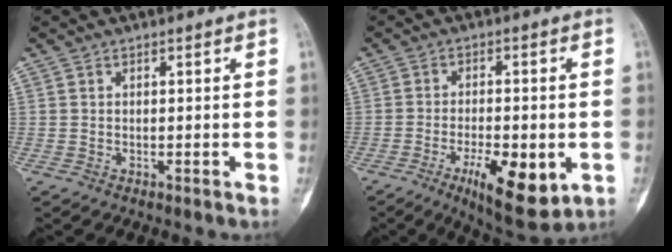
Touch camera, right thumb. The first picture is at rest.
{"total": 12.6, "force": [-4.4, 4.7, 10.9], "torque": [-0.155, -0.002, -0.059]}